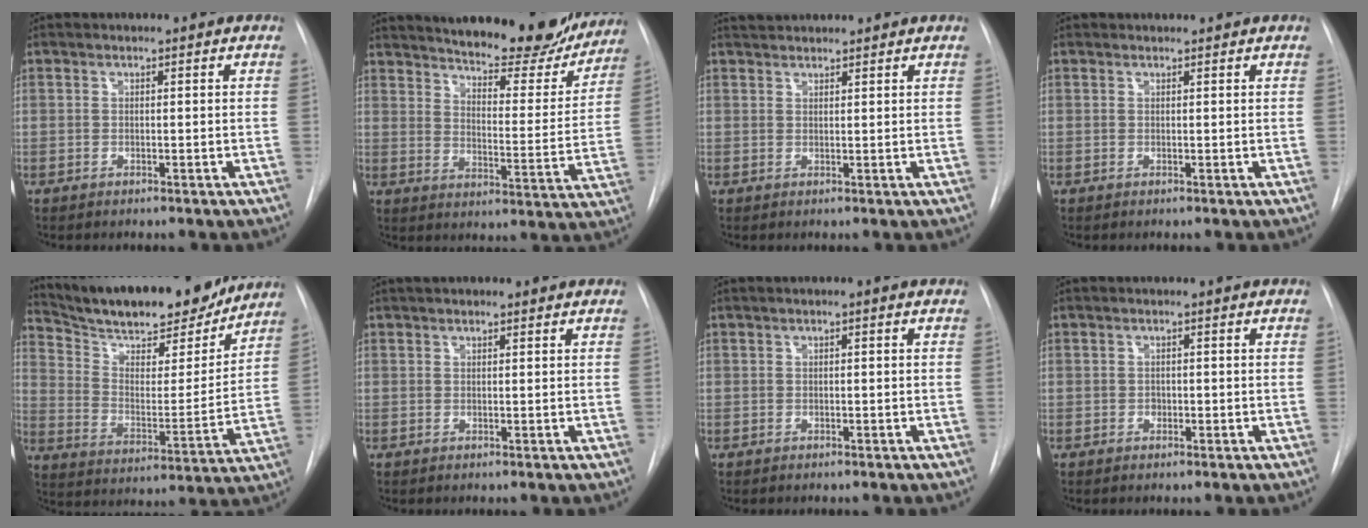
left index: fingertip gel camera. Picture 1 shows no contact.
{"total": 24.3, "force": [21.5, 5.2, 10.0], "torque": [-0.155, -0.044, 0.276]}
{"total": 3.6, "force": [3.5, 0.5, 0.9], "torque": [-0.014, 0.034, 0.061]}
{"total": 2.3, "force": [2.2, 0.3, 0.4], "torque": [-0.007, 0.024, 0.031]}
{"total": 22.8, "force": [20.1, 4.8, 9.5], "torque": [-0.160, -0.008, 0.303]}
{"total": 3.0, "force": [2.3, 1.0, 1.8], "torque": [-0.027, 0.025, 0.034]}
{"total": 0.8, "force": [0.2, 0.1, 0.8], "torque": [-0.015, 0.004, 0.002]}
{"total": 0.8, "force": [-0.2, 0.7, 0.4], "torque": [-0.002, 0.003, -0.003]}